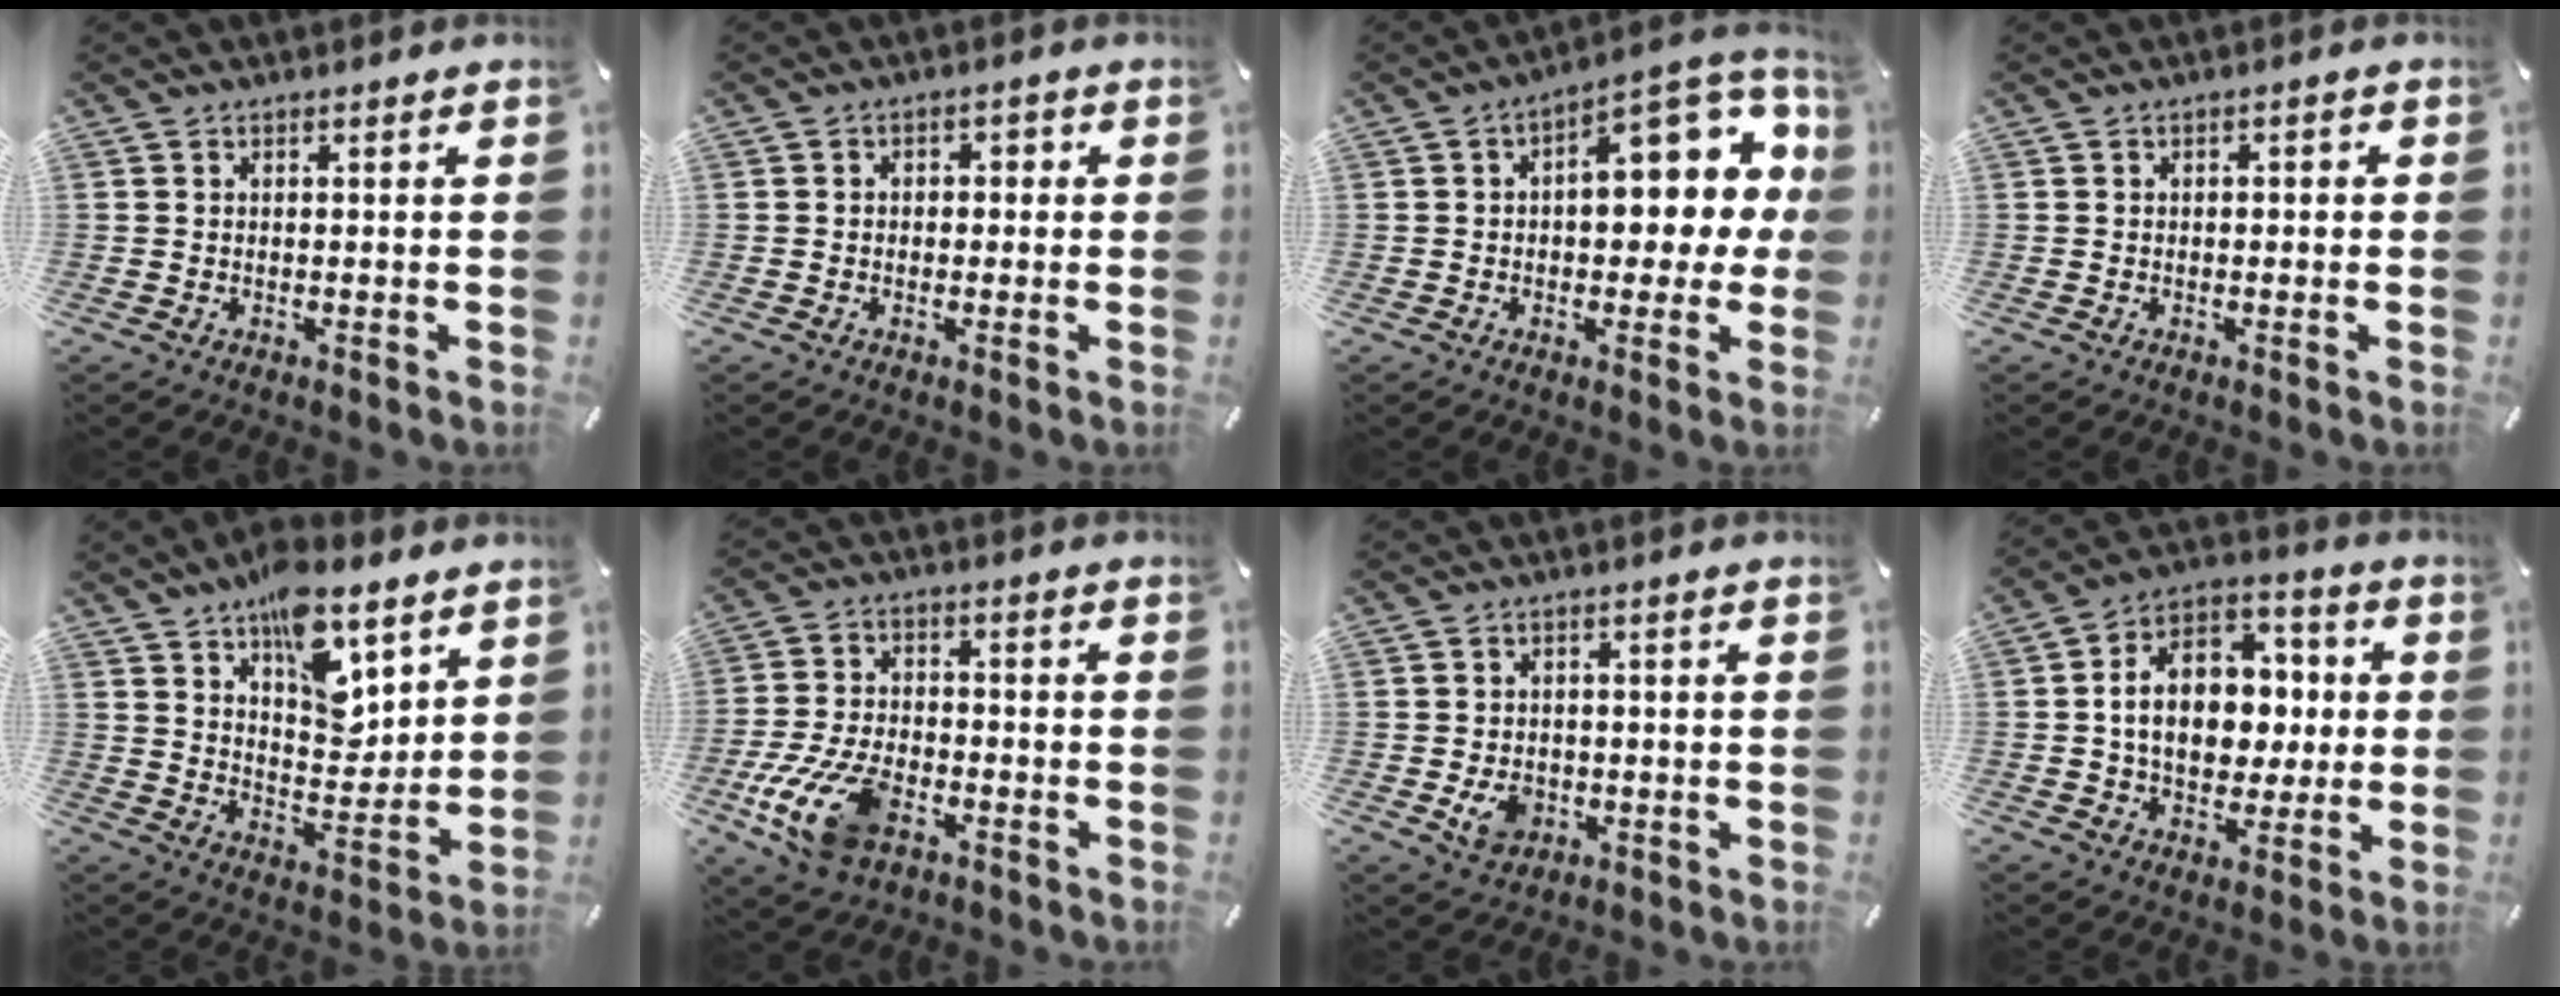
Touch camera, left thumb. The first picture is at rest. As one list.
[{"total": 2.2, "force": [-1.0, 1.6, 1.0], "torque": [-0.019, 0.013, -0.024]}, {"total": 15.7, "force": [3.5, 8.7, 12.5], "torque": [-0.141, -0.027, 0.055]}, {"total": 1.2, "force": [-0.6, 0.7, 0.7], "torque": [-0.013, 0.005, -0.014]}, {"total": 14.3, "force": [9.0, 7.5, 8.2], "torque": [-0.107, -0.060, 0.157]}, {"total": 14.0, "force": [-6.3, 7.8, 9.8], "torque": [-0.203, 0.021, -0.107]}, {"total": 5.8, "force": [-1.5, 4.7, 3.1], "torque": [-0.055, -0.002, -0.028]}, {"total": 14.3, "force": [-0.2, 11.1, 9.0], "torque": [-0.152, 0.005, 0.000]}]